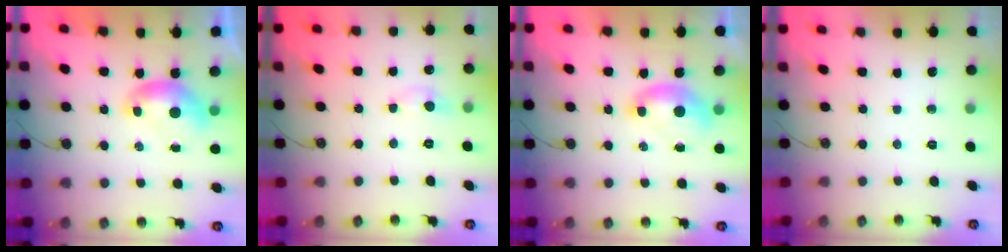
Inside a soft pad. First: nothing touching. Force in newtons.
{"total": 1.7, "press": 1.7, "slide": 0.2}
{"total": 1.5, "press": 1.3, "slide": 0.7}
{"total": 0.0}